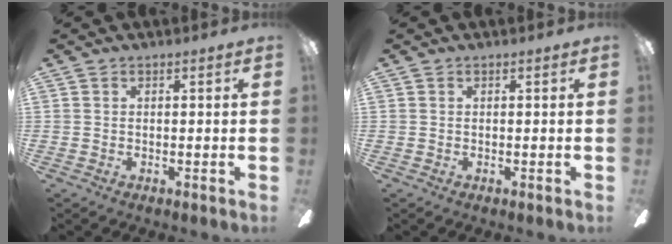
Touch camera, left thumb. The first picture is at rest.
{"total": 0.0}